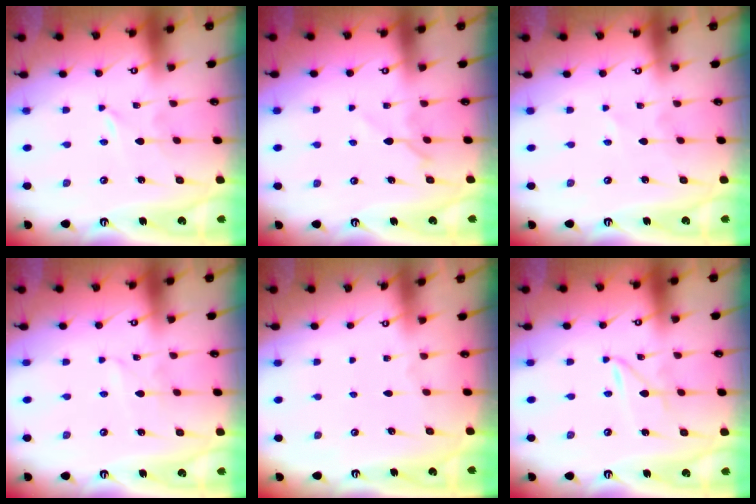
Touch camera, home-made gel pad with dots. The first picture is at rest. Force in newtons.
{"total": 5.8, "press": 5.8, "slide": 0.7}
{"total": 0.9, "press": 0.9, "slide": 0.2}
{"total": 1.8, "press": 1.8, "slide": 0.1}
{"total": 0.5, "press": 0.5, "slide": 0.1}
{"total": 2.2, "press": 2.2, "slide": 0.1}